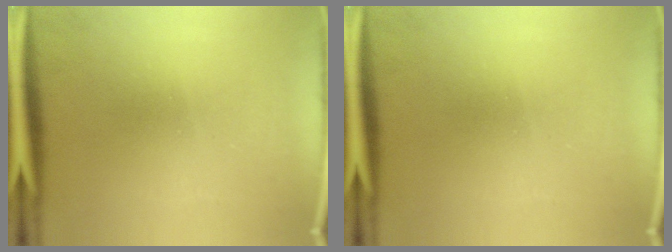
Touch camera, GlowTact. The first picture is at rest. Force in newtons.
{"total": 0.0}